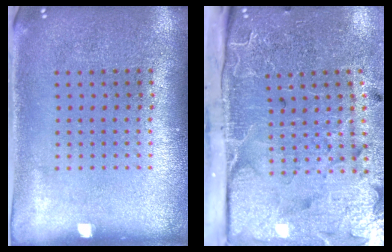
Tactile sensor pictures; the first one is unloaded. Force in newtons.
{"total": 4.9, "press": 4.0, "slide": 3.0}